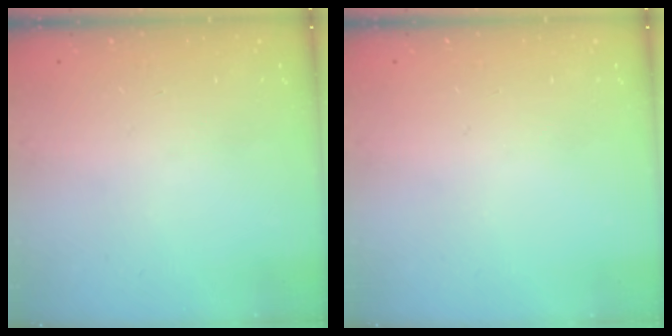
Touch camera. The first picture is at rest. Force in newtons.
{"total": 0.0}